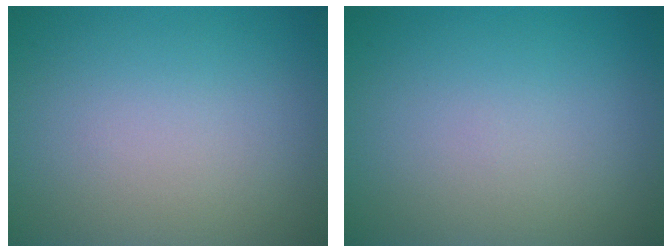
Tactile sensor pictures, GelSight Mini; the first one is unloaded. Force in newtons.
{"total": 0.0}